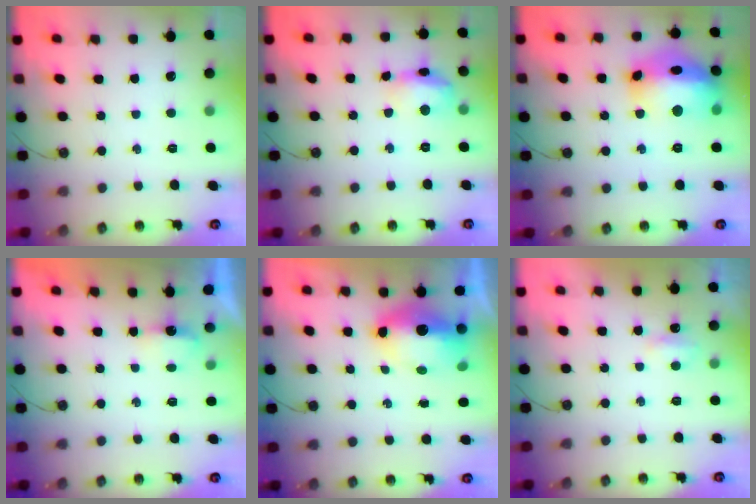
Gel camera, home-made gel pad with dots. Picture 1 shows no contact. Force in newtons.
{"total": 13.0, "press": 13.0, "slide": 1.0}
{"total": 19.3, "press": 19.2, "slide": 1.9}
{"total": 2.9, "press": 2.8, "slide": 0.6}
{"total": 8.4, "press": 8.4, "slide": 0.9}
{"total": 2.9, "press": 2.9, "slide": 0.6}